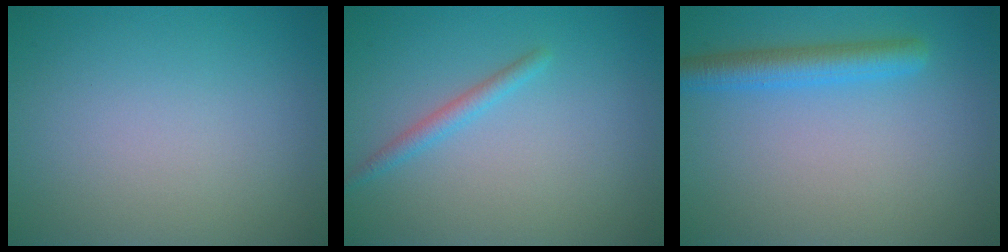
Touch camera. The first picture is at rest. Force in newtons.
{"total": 1.5, "press": 1.5, "slide": 0.1}
{"total": 3.2, "press": 3.2, "slide": 0.2}